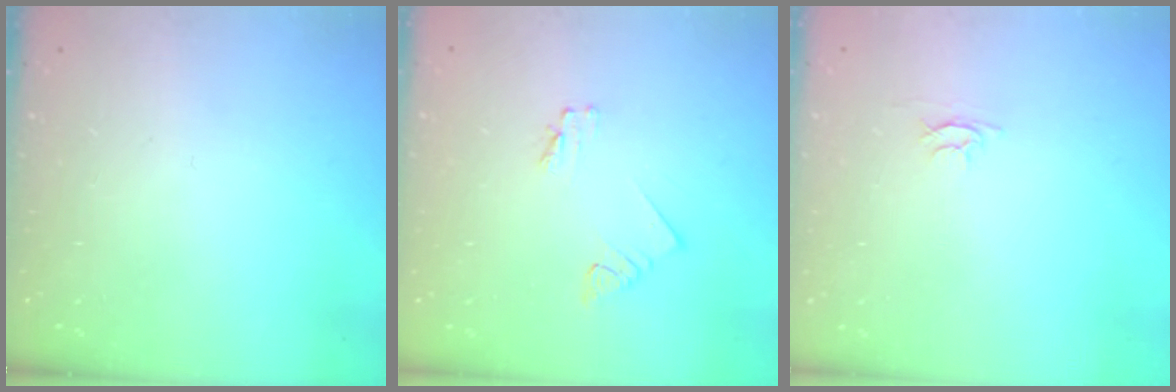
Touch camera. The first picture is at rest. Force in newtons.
{"total": 1.8, "press": 1.7, "slide": 0.2}
{"total": 2.4, "press": 2.4, "slide": 0.3}